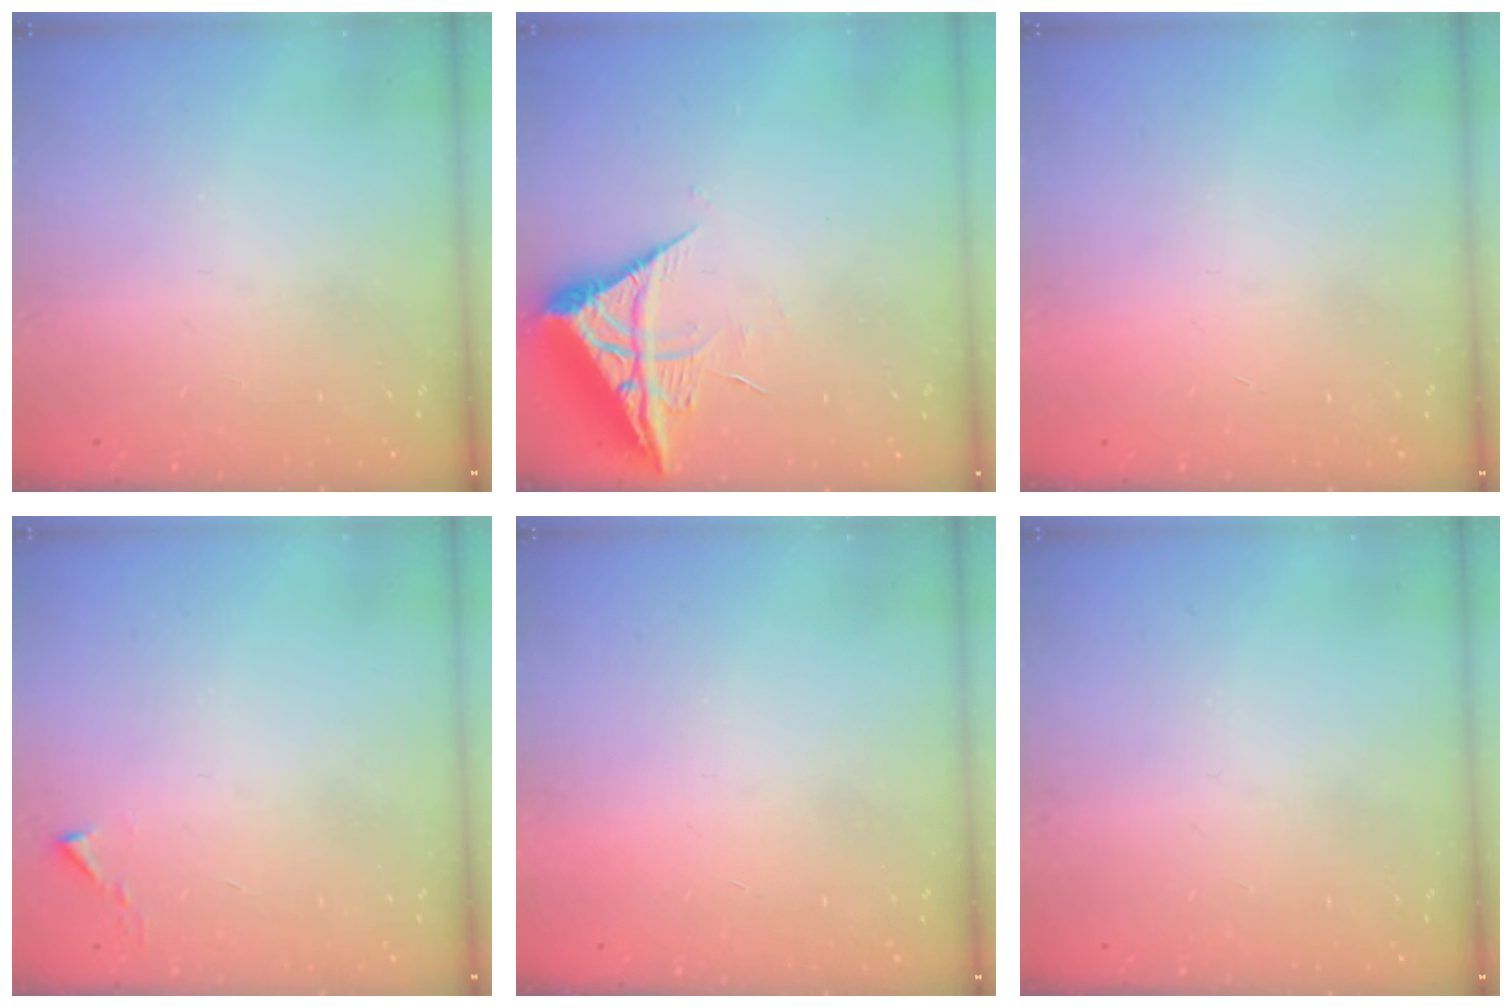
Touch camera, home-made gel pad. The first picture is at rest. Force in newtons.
{"total": 7.6, "press": 7.6, "slide": 0.5}
{"total": 1.7, "press": 1.7, "slide": 0.1}
{"total": 1.1, "press": 1.1, "slide": 0.1}
{"total": 1.7, "press": 1.7, "slide": 0.1}
{"total": 0.0}